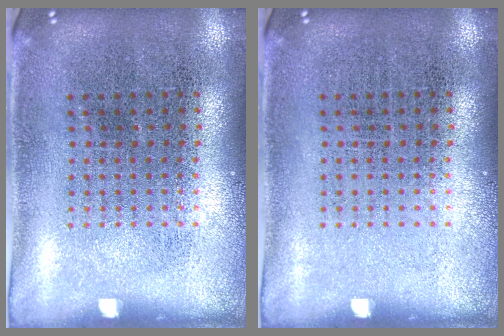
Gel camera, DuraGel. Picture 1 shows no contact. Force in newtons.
{"total": 0.0}